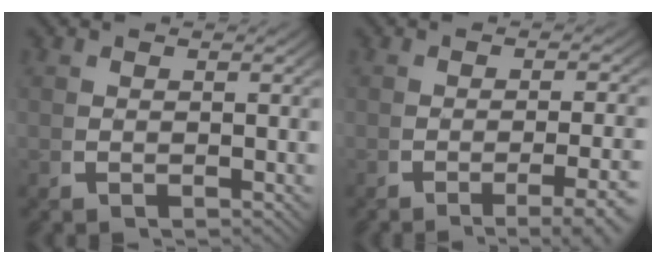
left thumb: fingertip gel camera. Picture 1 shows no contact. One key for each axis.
{"total": 5.1, "fx": -3.0, "fy": 1.0, "fz": 3.9, "tx": -0.058, "ty": -0.002, "tz": -0.046}